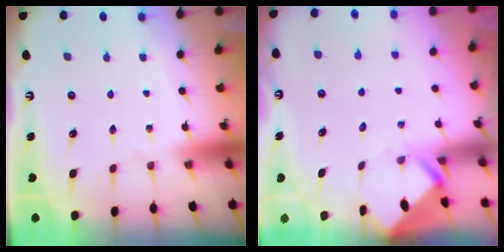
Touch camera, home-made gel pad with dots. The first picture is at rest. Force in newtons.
{"total": 3.7, "press": 3.7, "slide": 0.2}